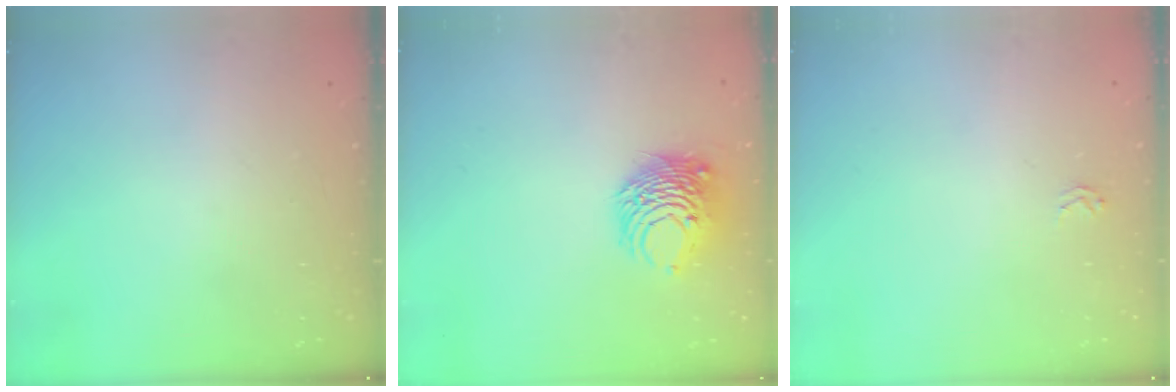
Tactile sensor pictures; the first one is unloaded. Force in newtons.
{"total": 9.8, "press": 9.8, "slide": 0.7}
{"total": 1.6, "press": 1.6, "slide": 0.2}